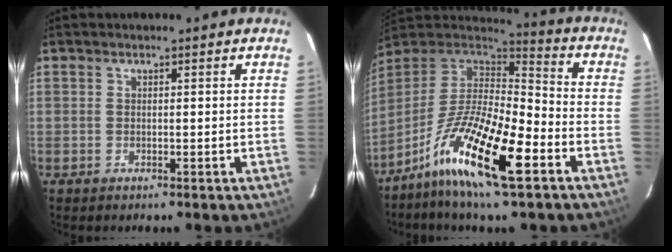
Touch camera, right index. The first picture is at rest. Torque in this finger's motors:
{"motor_torque": [1.09, -1.05, 1.05, 0.21]}